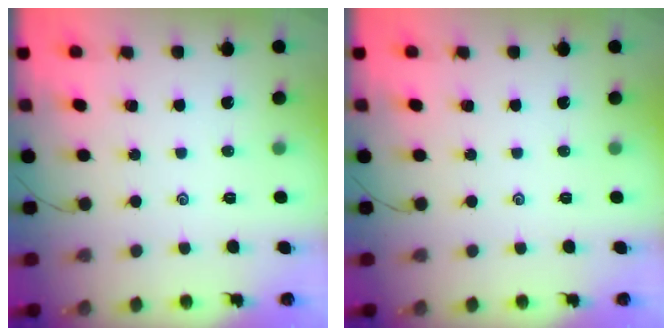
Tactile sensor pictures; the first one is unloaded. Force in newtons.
{"total": 0.0}